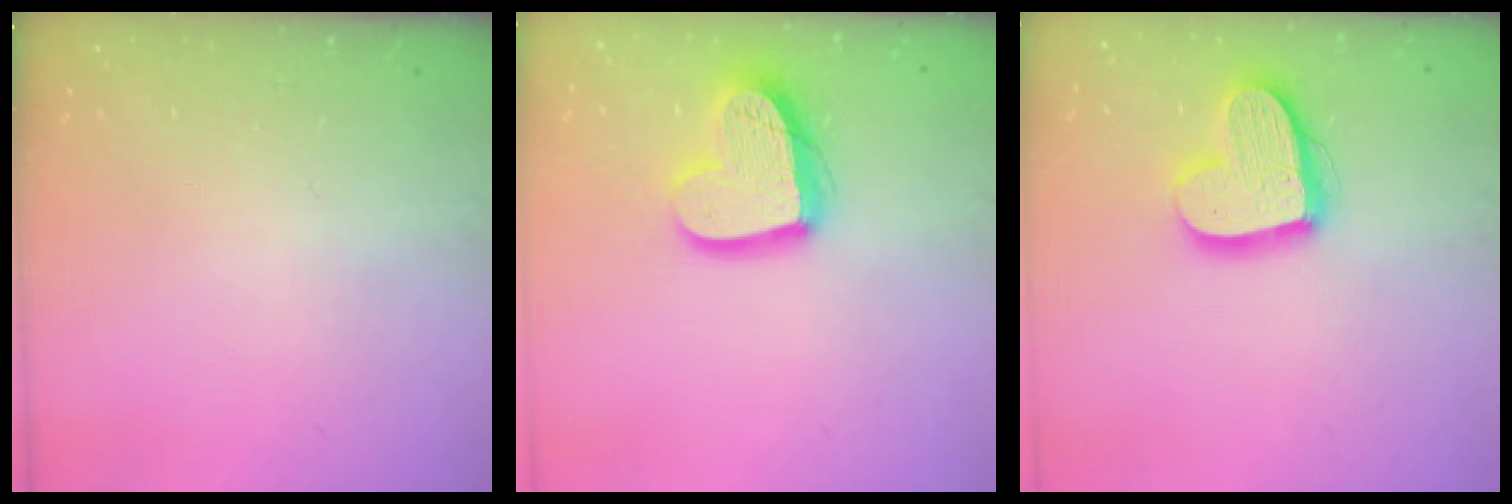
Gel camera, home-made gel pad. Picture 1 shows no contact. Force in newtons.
{"total": 15.9, "press": 15.8, "slide": 1.4}
{"total": 15.6, "press": 15.5, "slide": 1.4}